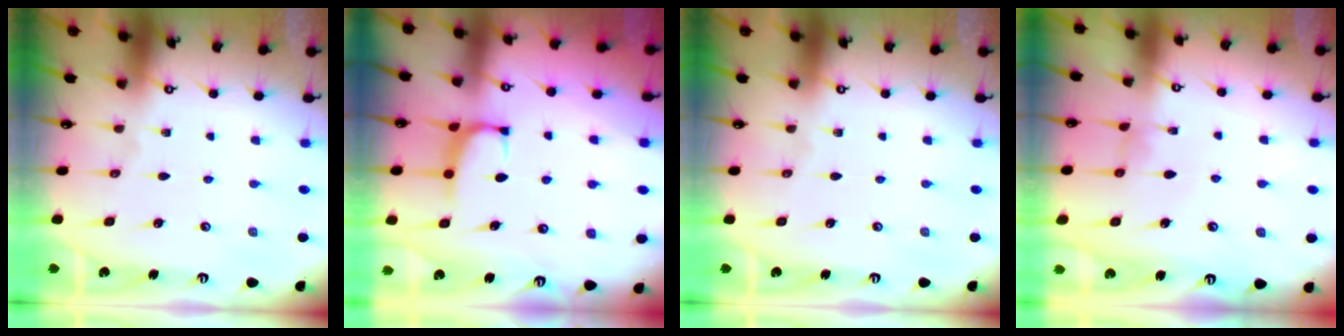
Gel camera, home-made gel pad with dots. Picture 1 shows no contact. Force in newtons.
{"total": 1.5, "press": 1.4, "slide": 0.7}
{"total": 0.0}
{"total": 1.0, "press": 0.8, "slide": 0.5}